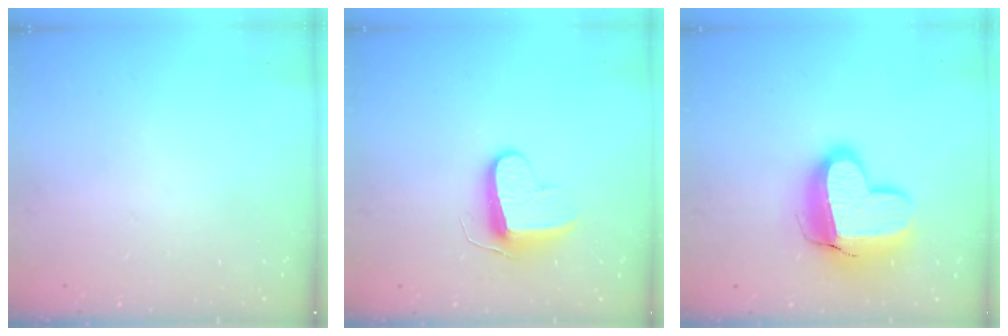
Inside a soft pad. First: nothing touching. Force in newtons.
{"total": 9.2, "press": 9.2, "slide": 0.3}
{"total": 17.3, "press": 17.2, "slide": 1.3}